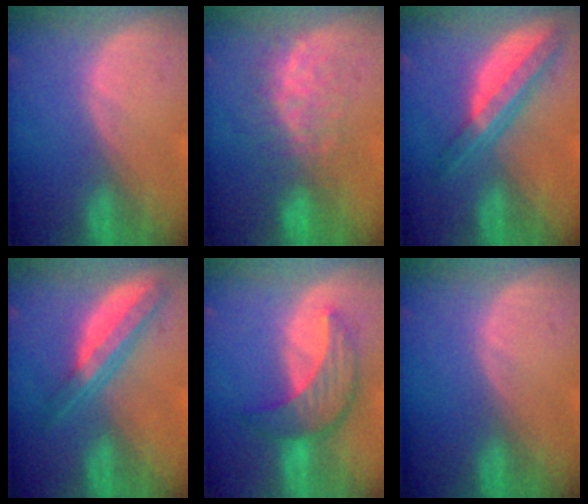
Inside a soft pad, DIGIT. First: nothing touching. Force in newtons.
{"total": 7.6, "press": 7.3, "slide": 1.9}
{"total": 7.7, "press": 6.5, "slide": 4.1}
{"total": 6.8, "press": 5.8, "slide": 3.4}
{"total": 7.5, "press": 7.4, "slide": 1.2}
{"total": 0.0}